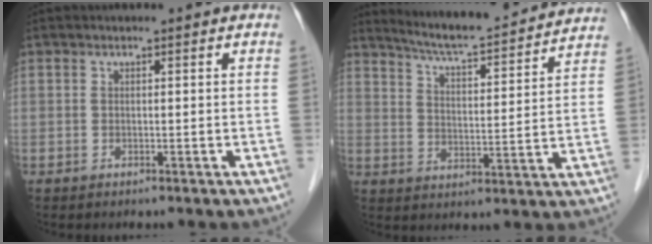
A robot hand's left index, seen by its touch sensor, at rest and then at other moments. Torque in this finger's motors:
{"motor_torque": [-0.69, -0.98, 0.13, 0.07]}